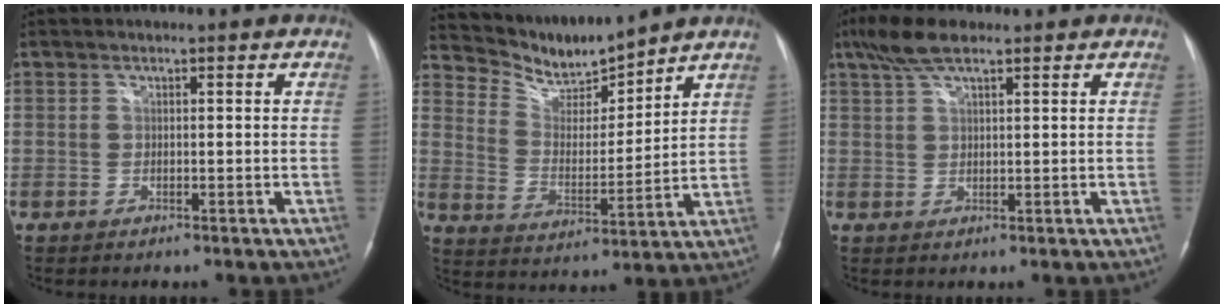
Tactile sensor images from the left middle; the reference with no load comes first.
{"total": 9.2, "force": [9.0, 0.8, 1.2], "torque": [-0.034, -0.005, 0.180]}
{"total": 5.9, "force": [4.1, 1.5, 4.0], "torque": [-0.089, 0.021, 0.078]}